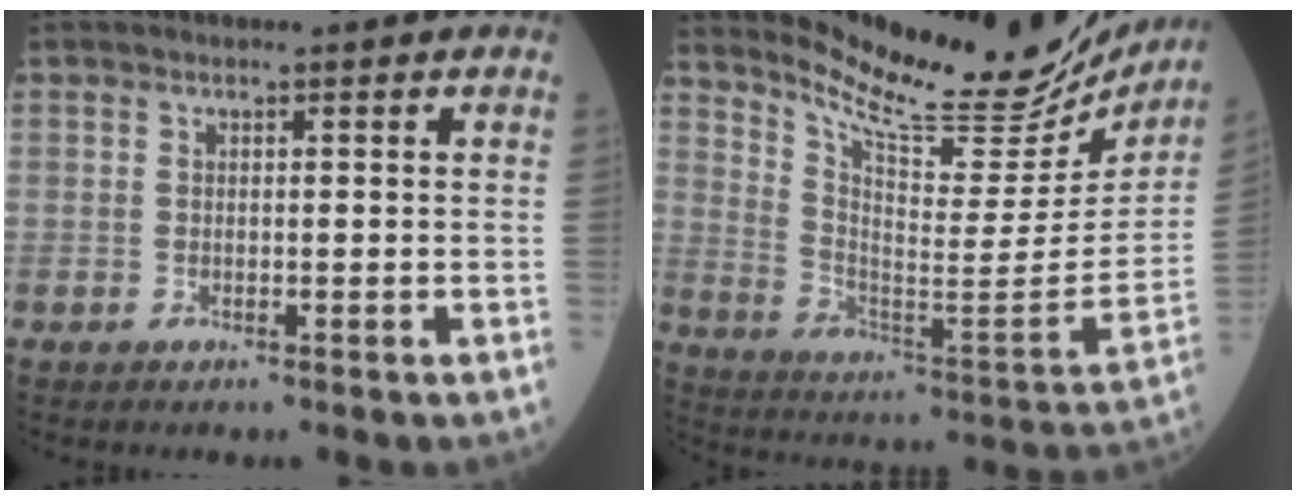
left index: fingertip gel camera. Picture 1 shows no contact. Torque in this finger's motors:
{"motor_torque": [0.90, -1.23, 0.08, 0.05]}